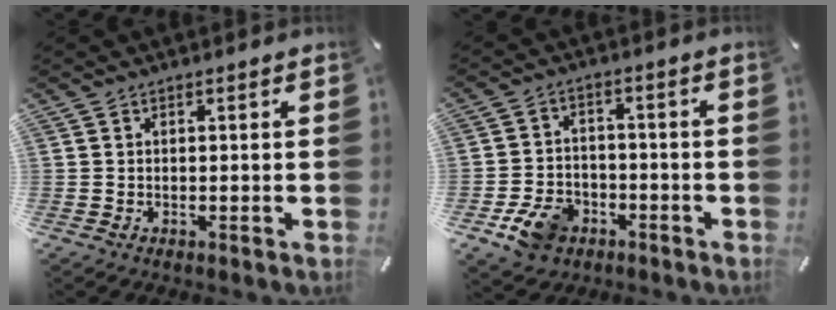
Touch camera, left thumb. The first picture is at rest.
{"total": 9.1, "force": [-4.5, 6.8, 3.9], "torque": [-0.073, 0.032, -0.081]}